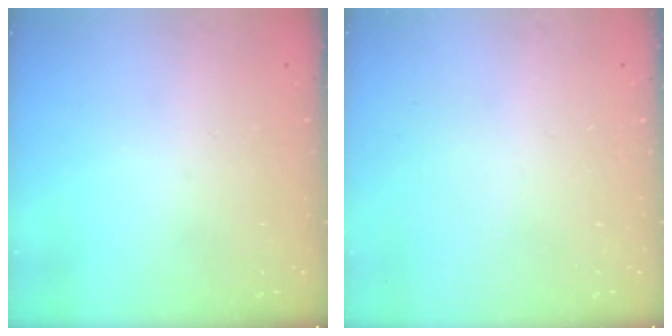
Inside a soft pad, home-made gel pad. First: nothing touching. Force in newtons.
{"total": 0.0}